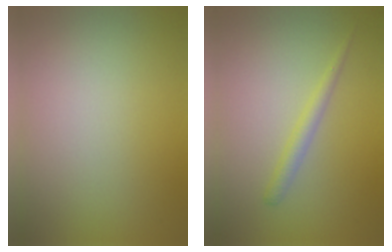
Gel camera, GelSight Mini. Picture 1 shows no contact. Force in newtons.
{"total": 1.5, "press": 1.5, "slide": 0.2}